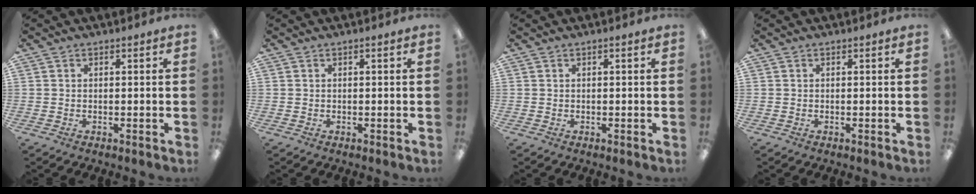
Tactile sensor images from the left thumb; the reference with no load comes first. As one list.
[{"total": 0.0}, {"total": 0.0}, {"total": 0.0}]